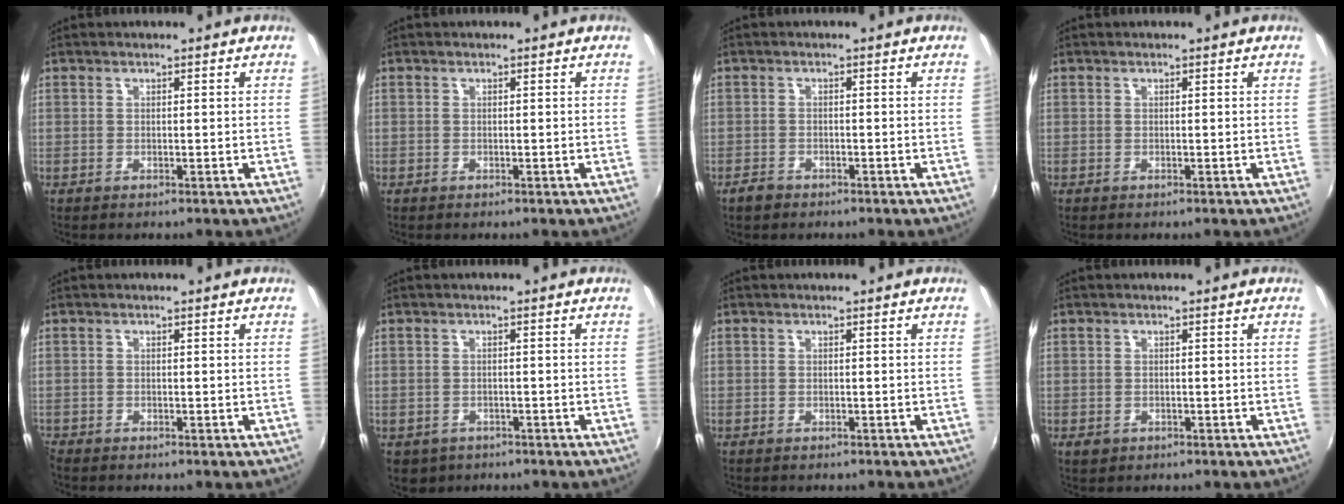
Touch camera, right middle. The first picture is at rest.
{"total": 0.6, "force": [-0.4, 0.5, -0.1], "torque": [0.000, 0.001, -0.007]}
{"total": 2.1, "force": [-1.7, 1.1, 0.6], "torque": [-0.017, 0.000, -0.030]}
{"total": 0.0}
{"total": 0.9, "force": [-0.9, 0.2, 0.1], "torque": [-0.005, -0.005, -0.020]}
{"total": 4.0, "force": [-1.8, 3.3, 1.4], "torque": [-0.035, -0.008, -0.022]}
{"total": 0.5, "force": [-0.5, 0.3, 0.0], "torque": [-0.003, 0.000, -0.006]}
{"total": 1.7, "force": [-0.8, 1.4, 0.7], "torque": [-0.014, -0.003, -0.011]}